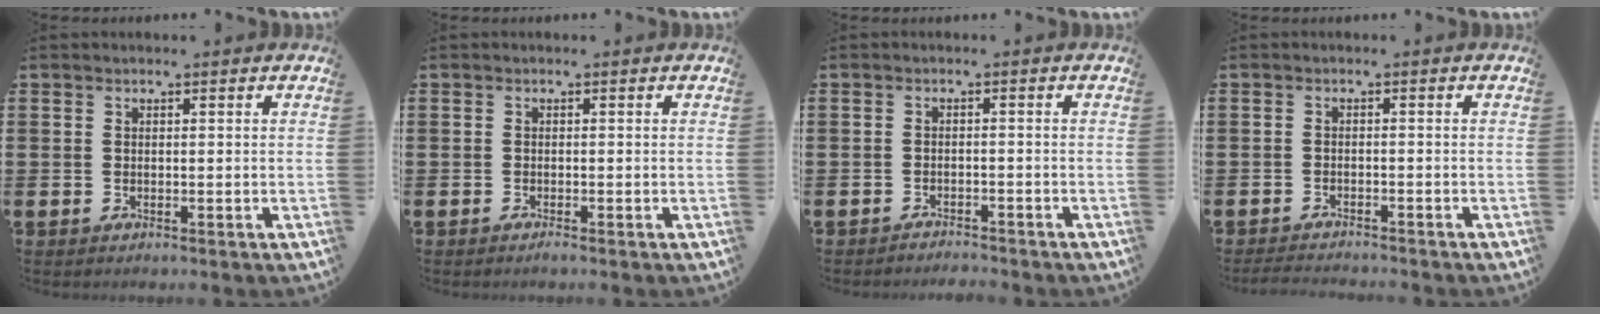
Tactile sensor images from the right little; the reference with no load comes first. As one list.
[{"total": 0.6, "force": [-0.4, 0.0, 0.4], "torque": [-0.007, -0.003, -0.008]}, {"total": 1.5, "force": [-1.5, -0.1, -0.2], "torque": [-0.001, 0.004, -0.033]}, {"total": 1.5, "force": [-1.5, 0.0, 0.3], "torque": [-0.007, 0.003, -0.031]}]